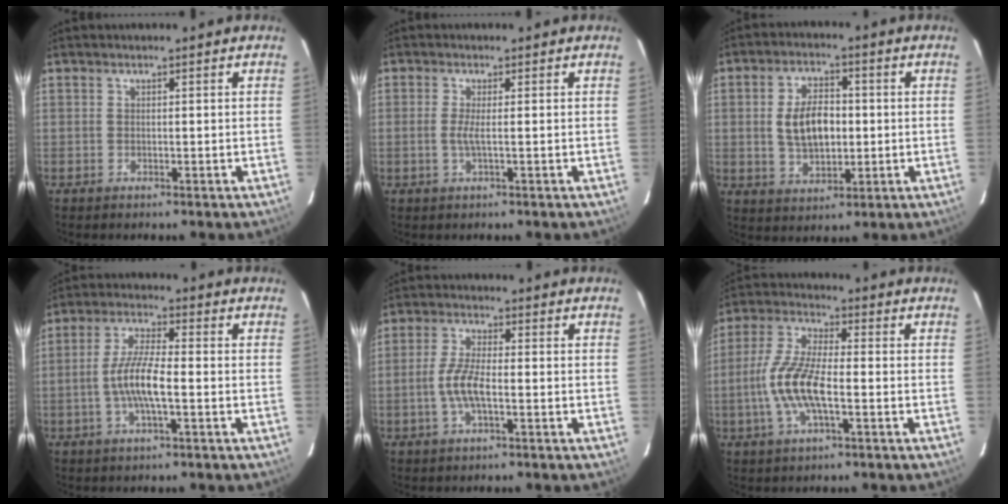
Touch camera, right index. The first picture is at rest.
{"total": 2.2, "force": [-0.3, -0.1, 2.1], "torque": [-0.043, -0.002, -0.009]}
{"total": 9.1, "force": [0.1, 5.0, 7.6], "torque": [-0.145, 0.007, 0.009]}
{"total": 7.7, "force": [-1.8, 1.0, 7.4], "torque": [-0.151, 0.001, -0.037]}
{"total": 5.9, "force": [-1.6, 1.6, 5.5], "torque": [-0.116, 0.001, -0.032]}
{"total": 11.2, "force": [-2.7, 3.4, 10.4], "torque": [-0.223, 0.000, -0.057]}